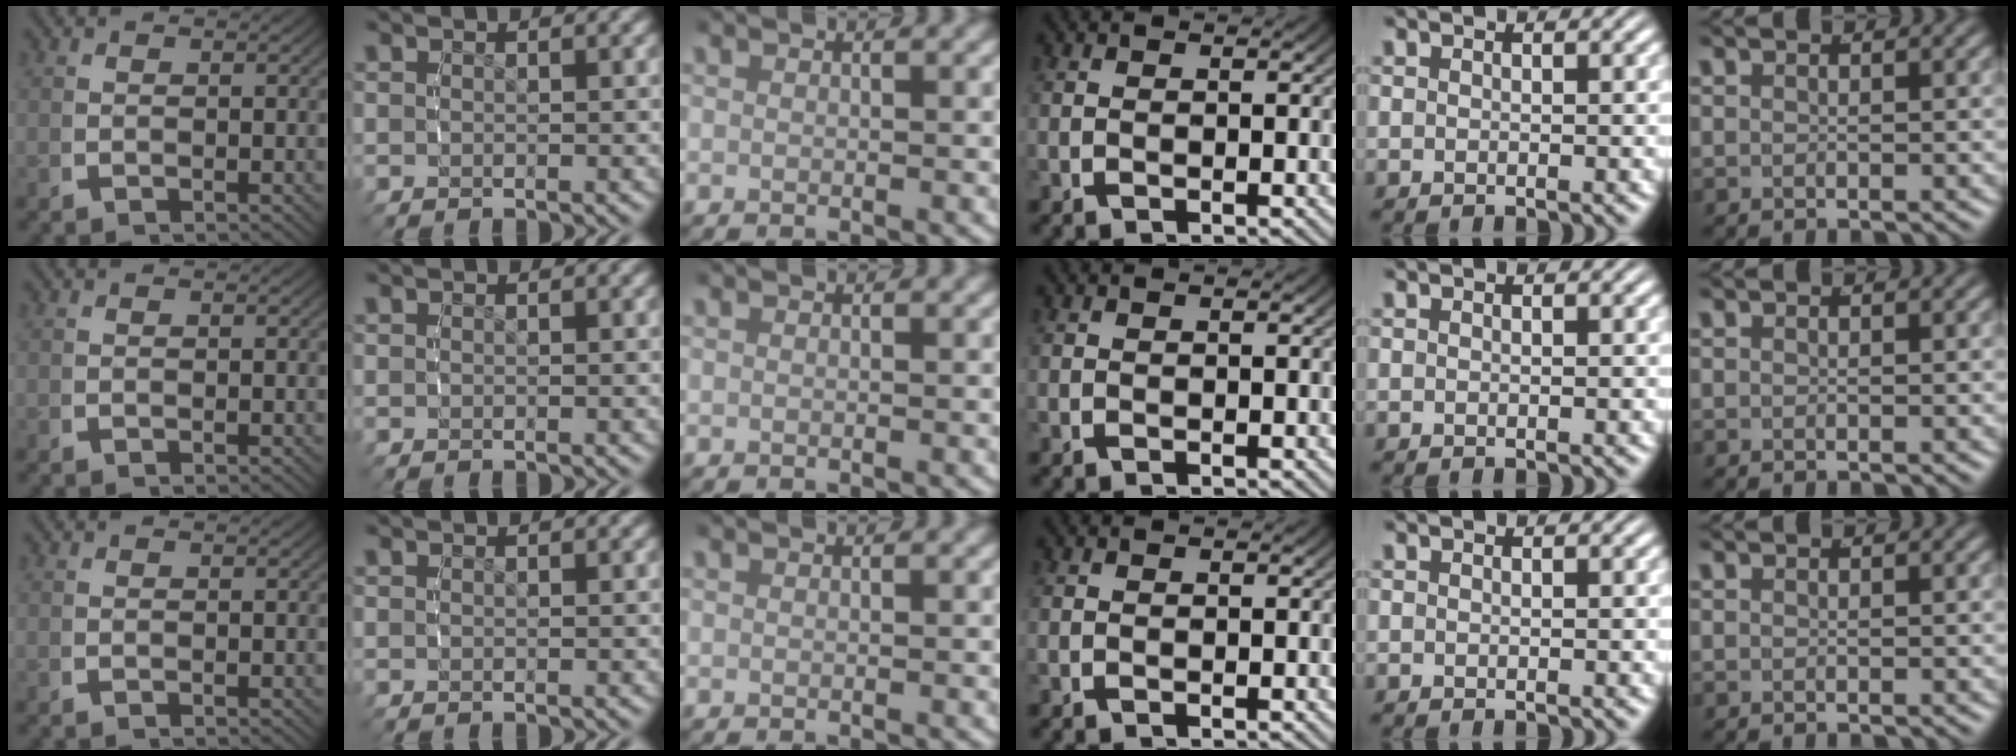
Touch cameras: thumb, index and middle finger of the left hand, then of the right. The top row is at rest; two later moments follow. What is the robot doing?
{"motion": "reach", "object": "measuring cup"}